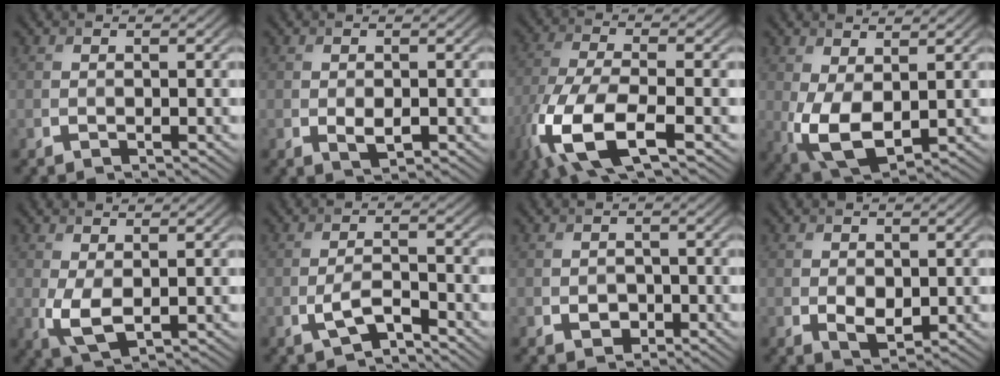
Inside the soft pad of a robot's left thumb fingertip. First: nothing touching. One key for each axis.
{"total": 1.9, "fx": -0.5, "fy": 1.2, "fz": 1.5, "tx": -0.031, "ty": -0.008, "tz": -0.003}
{"total": 12.0, "fx": -5.9, "fy": 4.1, "fz": 9.5, "tx": -0.215, "ty": -0.024, "tz": -0.126}
{"total": 7.4, "fx": 0.1, "fy": 4.2, "fz": 6.2, "tx": -0.148, "ty": -0.011, "tz": 0.008}
{"total": 4.0, "fx": 0.2, "fy": 2.0, "fz": 3.5, "tx": -0.089, "ty": -0.008, "tz": 0.007}
{"total": 3.6, "fx": -2.1, "fy": 1.2, "fz": 2.7, "tx": -0.065, "ty": -0.003, "tz": -0.044}
{"total": 1.8, "fx": -0.6, "fy": 1.5, "fz": 0.8, "tx": -0.012, "ty": -0.006, "tz": -0.011}
{"total": 2.7, "fx": -0.1, "fy": 1.8, "fz": 2.0, "tx": -0.042, "ty": -0.008, "tz": 0.004}